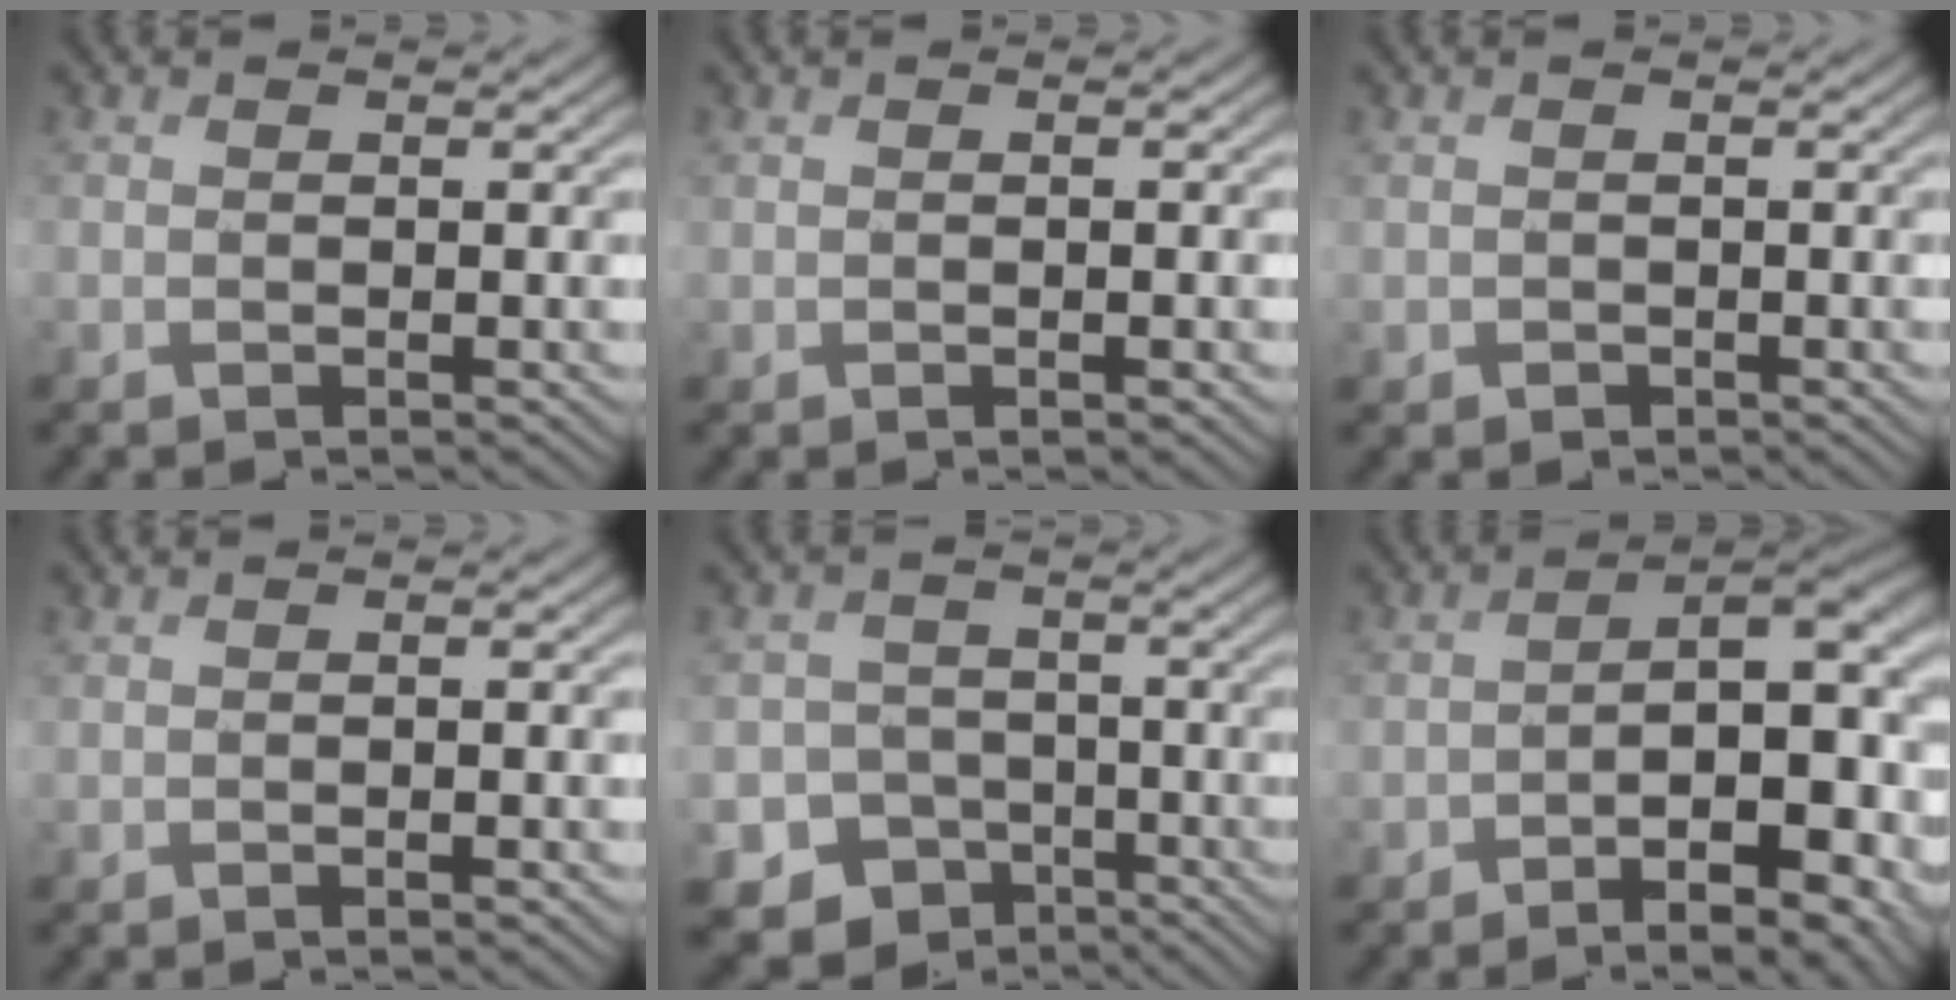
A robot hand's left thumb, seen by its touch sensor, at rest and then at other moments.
{"total": 1.0, "force": [-0.1, 0.2, 1.0], "torque": [-0.018, -0.001, -0.001]}
{"total": 1.0, "force": [-0.3, 1.0, 0.1], "torque": [-0.003, -0.011, -0.005]}
{"total": 1.3, "force": [-0.2, 0.2, 1.3], "torque": [-0.023, -0.001, -0.004]}
{"total": 8.4, "force": [-4.4, 7.0, 1.8], "torque": [-0.038, -0.022, -0.088]}
{"total": 12.9, "force": [-5.0, 5.6, 10.5], "torque": [-0.134, -0.019, -0.061]}